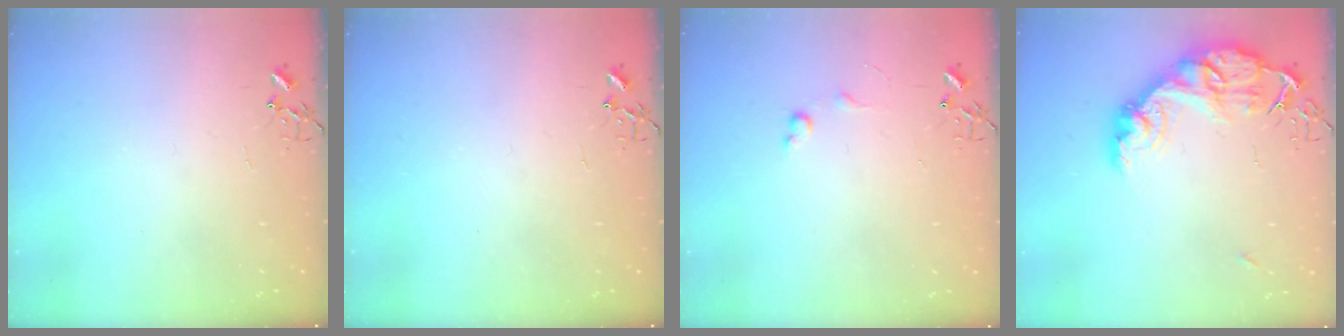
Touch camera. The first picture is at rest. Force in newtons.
{"total": 0.0}
{"total": 4.6, "press": 4.6, "slide": 0.6}
{"total": 16.0, "press": 16.0, "slide": 1.1}